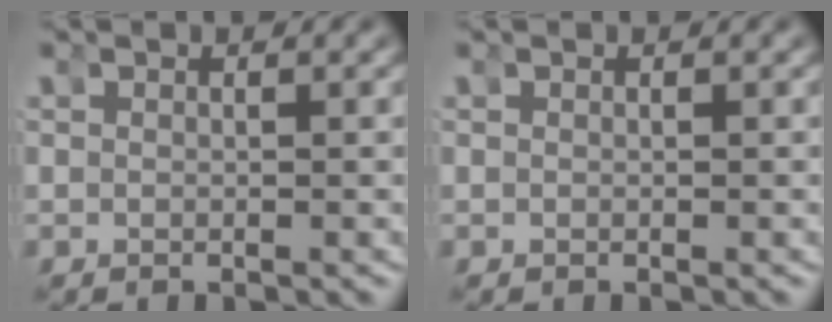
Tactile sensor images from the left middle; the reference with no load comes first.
{"total": 0.0}